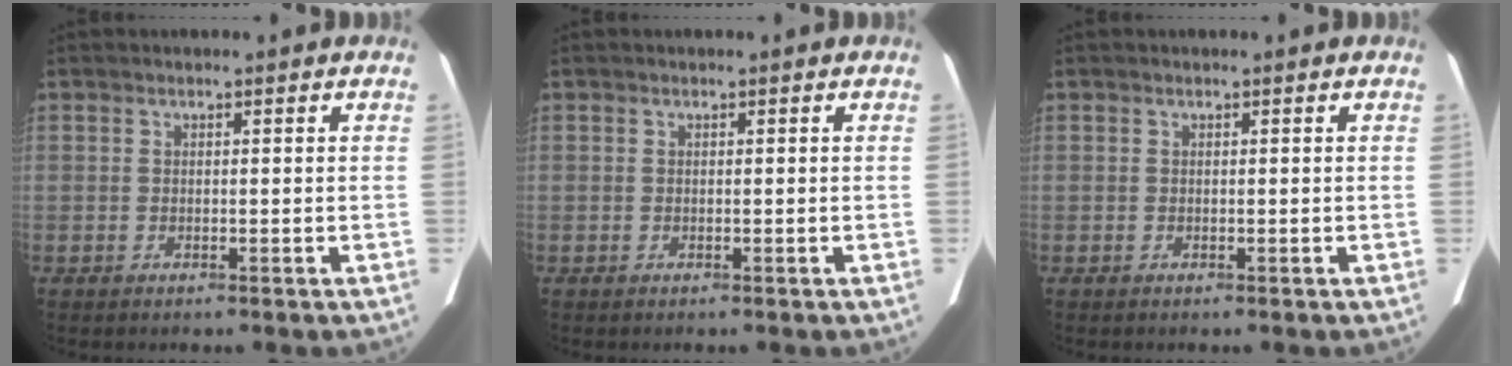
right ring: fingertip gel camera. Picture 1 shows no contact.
{"total": 0.0}
{"total": 0.0}